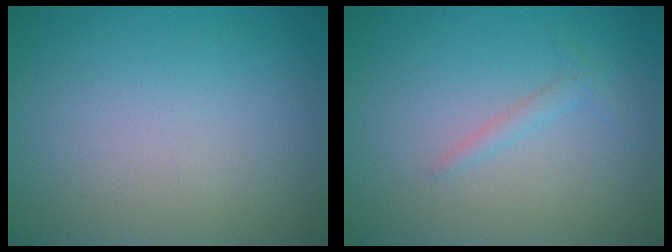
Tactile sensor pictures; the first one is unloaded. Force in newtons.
{"total": 0.9, "press": 0.9, "slide": 0.1}